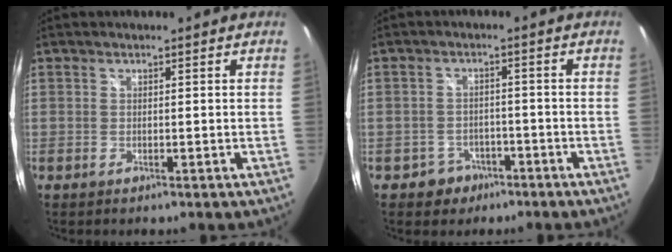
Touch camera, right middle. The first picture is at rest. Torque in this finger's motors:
{"motor_torque": [0.18, -0.19, 0.02, 0.01]}